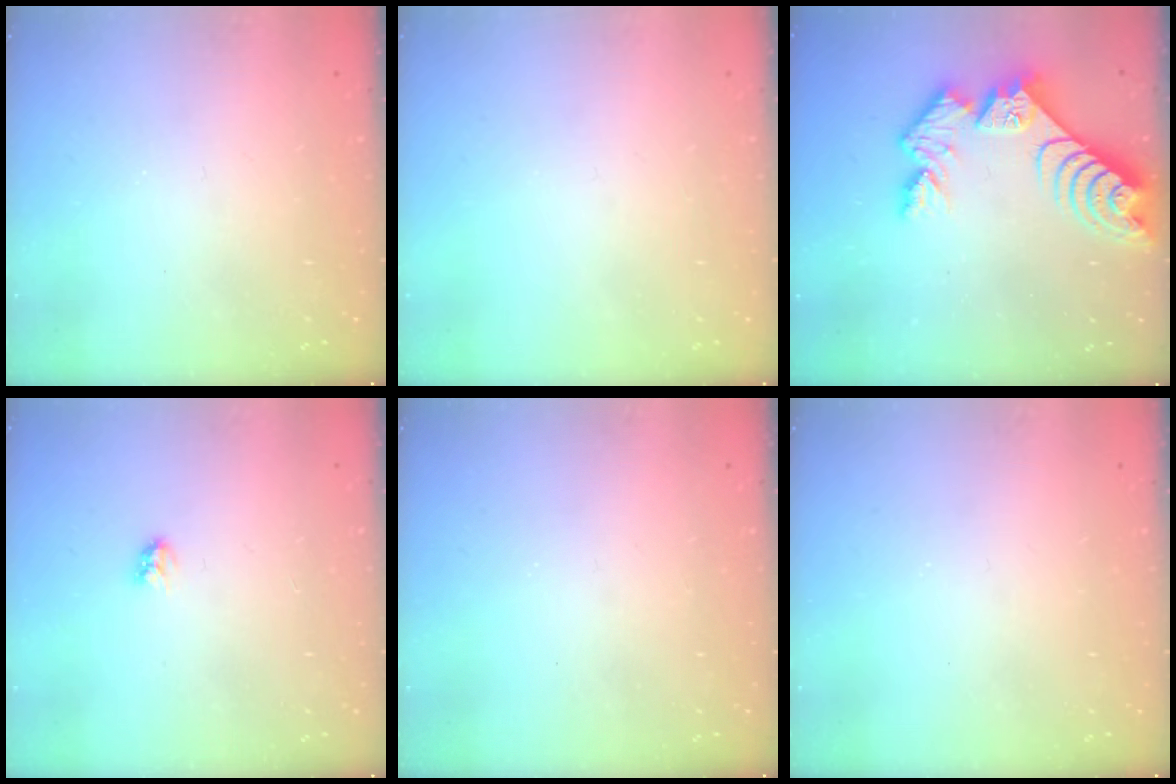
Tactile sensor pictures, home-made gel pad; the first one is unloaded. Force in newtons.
{"total": 0.0}
{"total": 12.2, "press": 12.1, "slide": 0.9}
{"total": 3.0, "press": 3.0, "slide": 0.3}
{"total": 0.0}
{"total": 0.0}